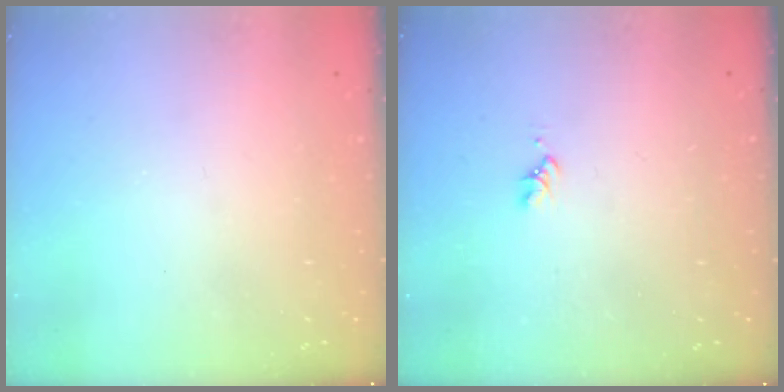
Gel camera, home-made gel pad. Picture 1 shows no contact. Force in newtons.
{"total": 1.7, "press": 1.7, "slide": 0.3}